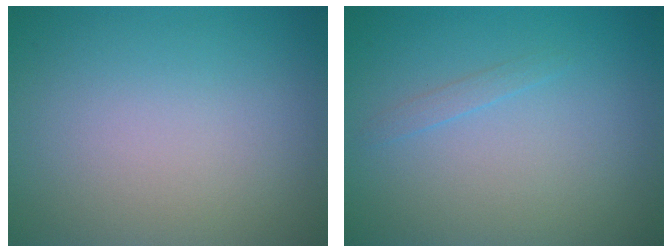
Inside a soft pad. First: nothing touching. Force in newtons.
{"total": 0.7, "press": 0.7, "slide": 0.1}